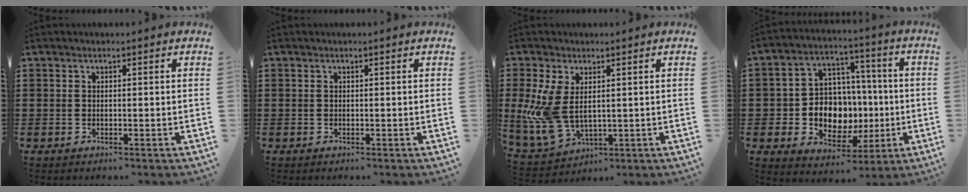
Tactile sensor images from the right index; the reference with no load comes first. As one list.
[{"total": 0.0}, {"total": 7.3, "force": [0.9, 4.1, 6.0], "torque": [-0.153, -0.011, 0.016]}, {"total": 9.3, "force": [-1.1, 8.1, 4.4], "torque": [-0.086, 0.009, -0.012]}]